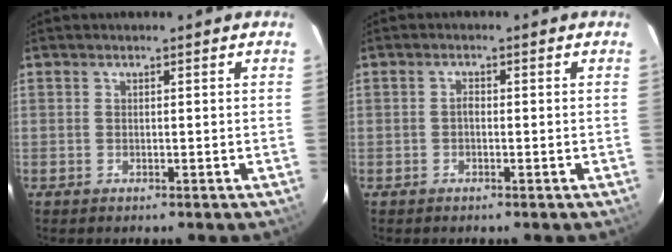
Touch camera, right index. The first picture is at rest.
{"total": 0.9, "force": [-0.3, 0.6, 0.7], "torque": [-0.012, 0.006, -0.007]}